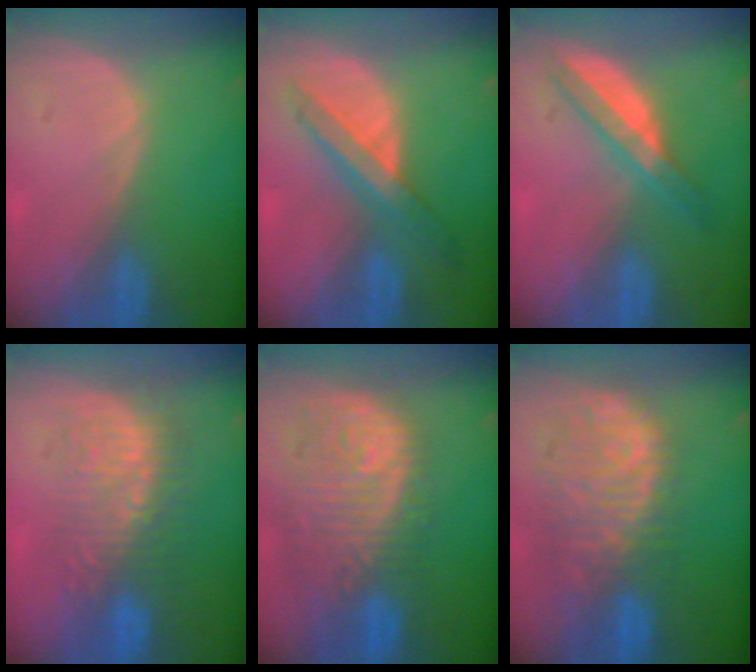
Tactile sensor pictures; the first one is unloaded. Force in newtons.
{"total": 7.2, "press": 6.3, "slide": 3.3}
{"total": 6.2, "press": 5.4, "slide": 3.1}
{"total": 8.8, "press": 8.4, "slide": 2.5}
{"total": 12.2, "press": 10.9, "slide": 5.6}
{"total": 11.1, "press": 9.6, "slide": 5.6}